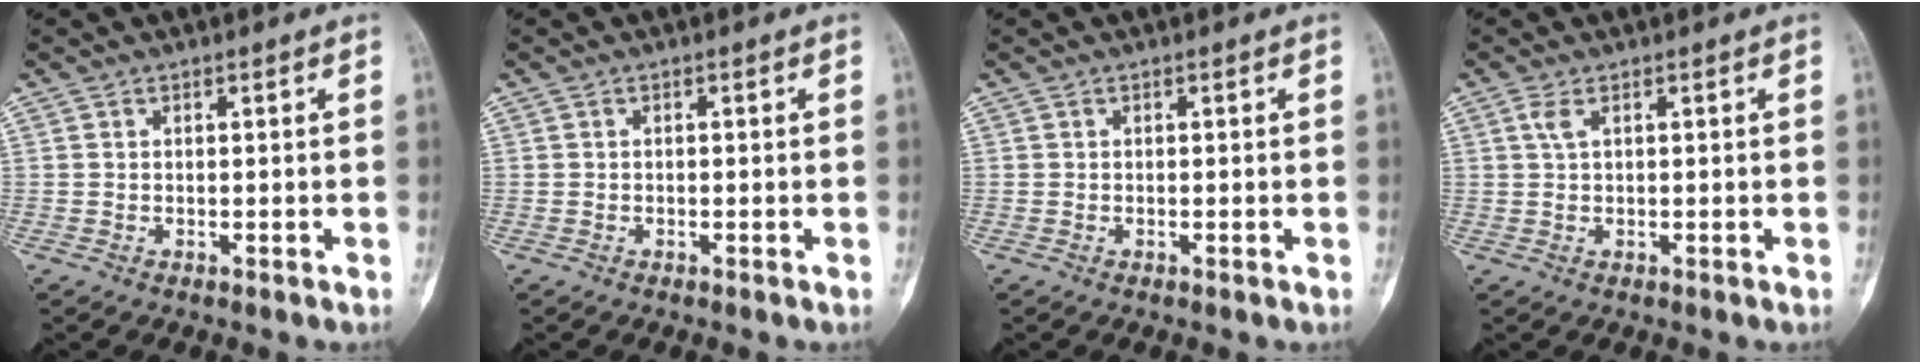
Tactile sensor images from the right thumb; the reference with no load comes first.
{"total": 0.0}
{"total": 0.0}
{"total": 1.6, "force": [0.7, 0.6, 1.3], "torque": [-0.034, 0.003, 0.015]}